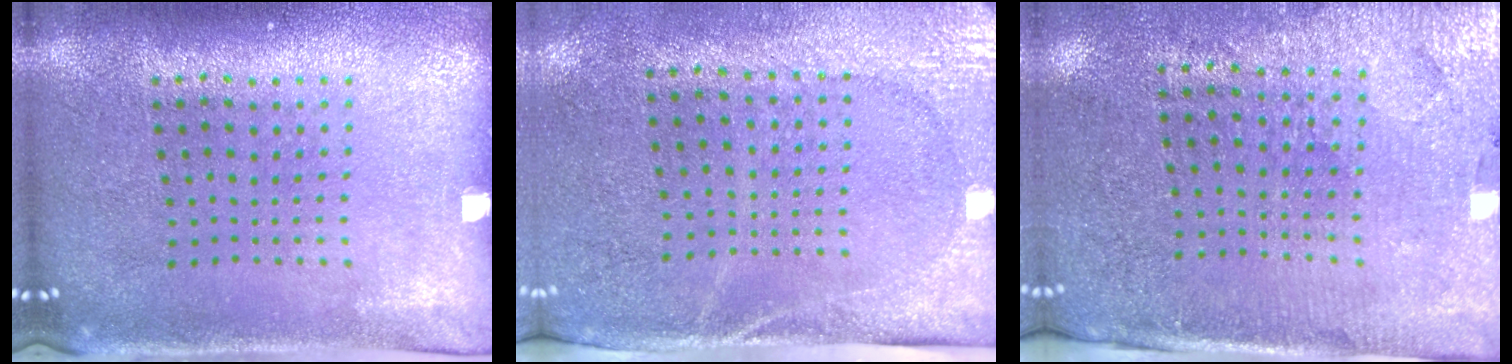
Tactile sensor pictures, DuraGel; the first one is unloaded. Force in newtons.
{"total": 2.7, "press": 2.3, "slide": 1.4}
{"total": 3.0, "press": 2.9, "slide": 0.9}